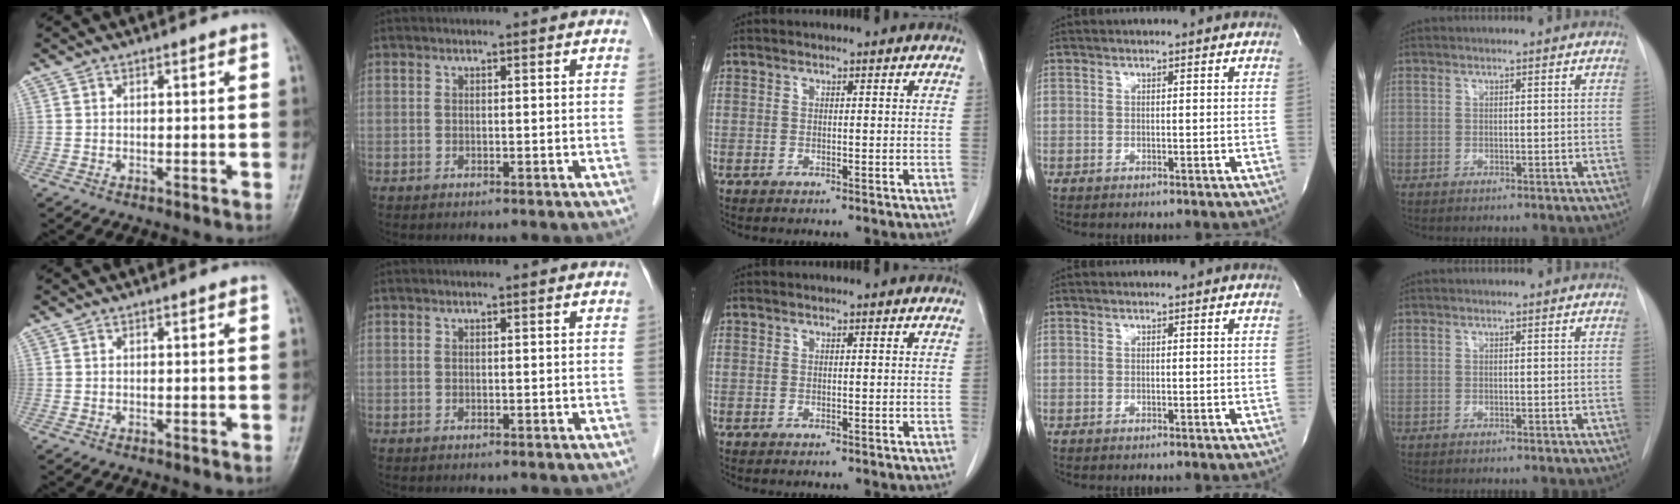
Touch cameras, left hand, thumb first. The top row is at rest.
{}